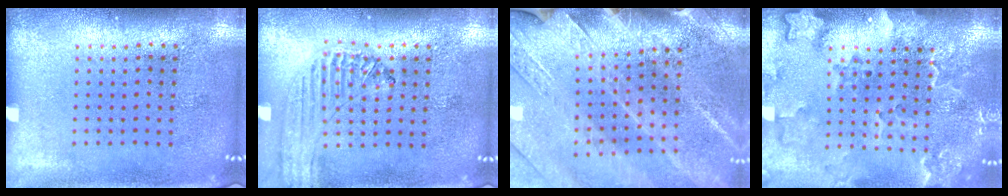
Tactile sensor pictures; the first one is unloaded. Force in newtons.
{"total": 0.6, "press": 0.6, "slide": 0.1}
{"total": 3.0, "press": 3.0, "slide": 0.3}
{"total": 2.7, "press": 2.4, "slide": 1.2}